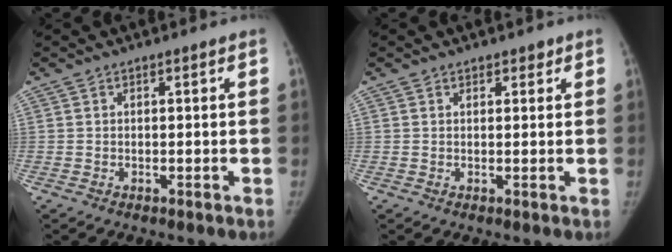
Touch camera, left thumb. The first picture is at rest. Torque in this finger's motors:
{"motor_torque": [-0.15, -0.04, -0.15, 0.33, -0.02]}